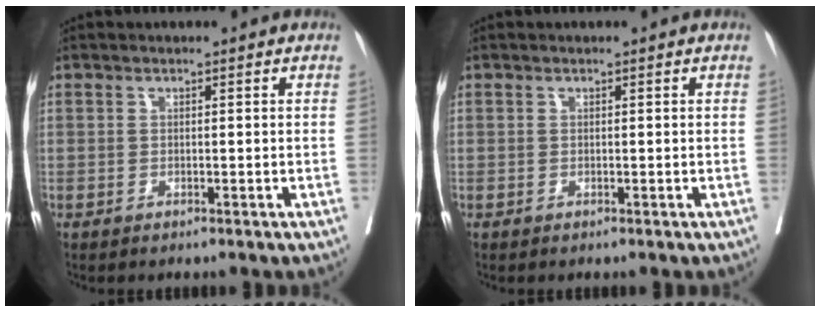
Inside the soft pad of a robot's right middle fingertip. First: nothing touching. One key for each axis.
{"total": 0.0}